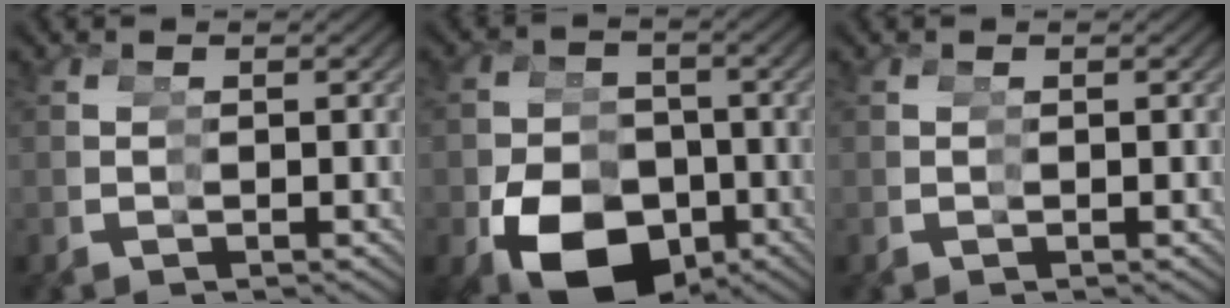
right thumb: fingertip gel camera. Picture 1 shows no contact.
{"total": 9.8, "force": [-3.3, 6.9, 6.1], "torque": [-0.107, -0.036, -0.032]}
{"total": 0.0}